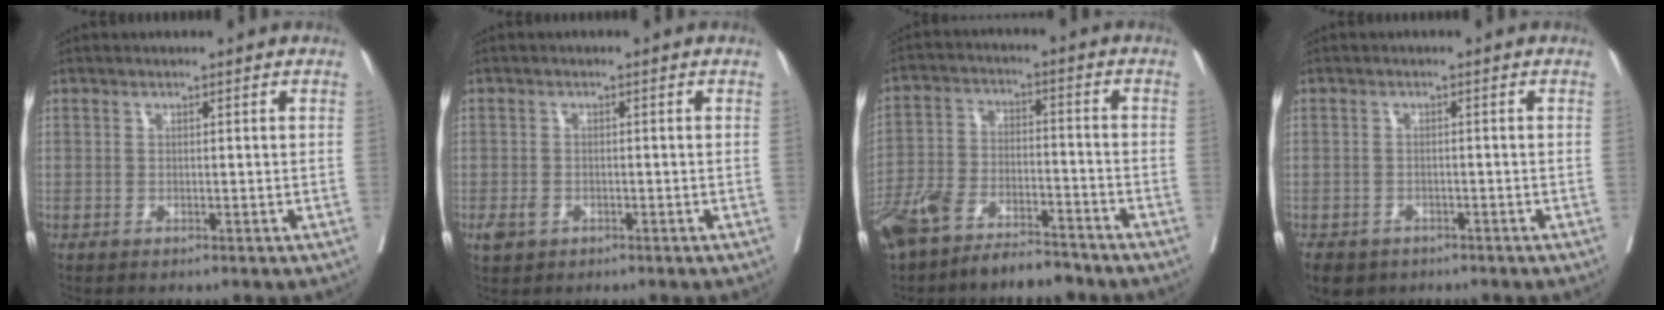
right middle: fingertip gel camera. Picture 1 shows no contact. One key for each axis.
{"total": 2.2, "fx": -1.0, "fy": 1.6, "fz": 1.2, "tx": -0.022, "ty": 0.001, "tz": -0.011}
{"total": 11.8, "fx": -9.6, "fy": 3.7, "fz": 5.8, "tx": -0.116, "ty": -0.001, "tz": -0.173}
{"total": 6.7, "fx": -4.5, "fy": 4.6, "fz": 2.0, "tx": -0.045, "ty": -0.003, "tz": -0.064}